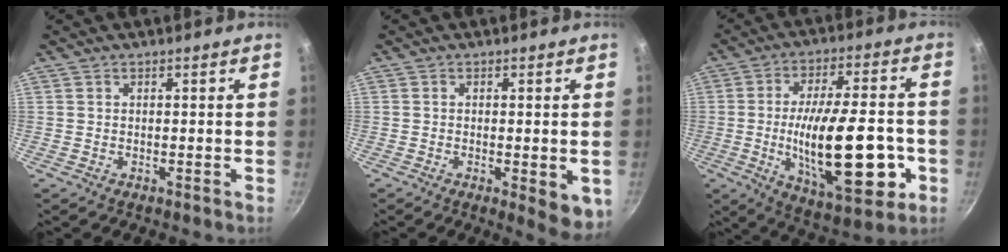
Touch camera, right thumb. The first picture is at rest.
{"total": 7.1, "force": [-1.8, 2.4, 6.5], "torque": [-0.070, -0.005, -0.018]}
{"total": 23.3, "force": [-4.8, 8.9, 21.0], "torque": [-0.316, 0.006, -0.066]}